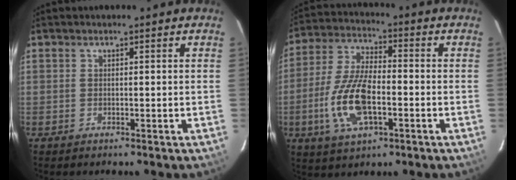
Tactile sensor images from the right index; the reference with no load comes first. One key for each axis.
{"total": 13.6, "fx": -3.8, "fy": 5.8, "fz": 11.7, "tx": -0.251, "ty": -0.001, "tz": -0.071}